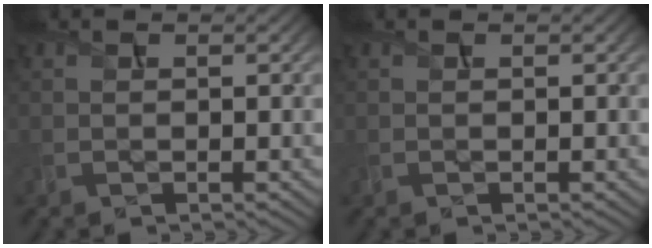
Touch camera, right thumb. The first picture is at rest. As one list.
[{"total": 0.0}]